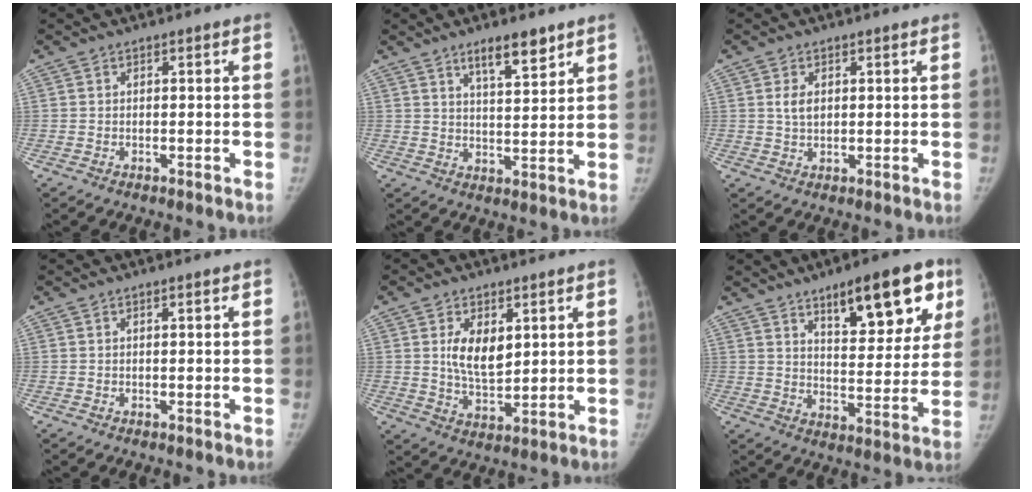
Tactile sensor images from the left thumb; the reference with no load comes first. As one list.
[{"total": 7.7, "force": [5.3, 2.1, 5.1], "torque": [-0.068, -0.036, 0.089]}, {"total": 3.1, "force": [0.9, 2.0, 2.1], "torque": [-0.030, -0.005, 0.020]}, {"total": 0.9, "force": [0.5, 0.2, 0.7], "torque": [-0.011, 0.001, 0.008]}, {"total": 8.3, "force": [2.7, 4.8, 6.3], "torque": [-0.085, -0.023, 0.057]}, {"total": 17.7, "force": [9.9, 6.8, 13.0], "torque": [-0.130, -0.040, 0.146]}]